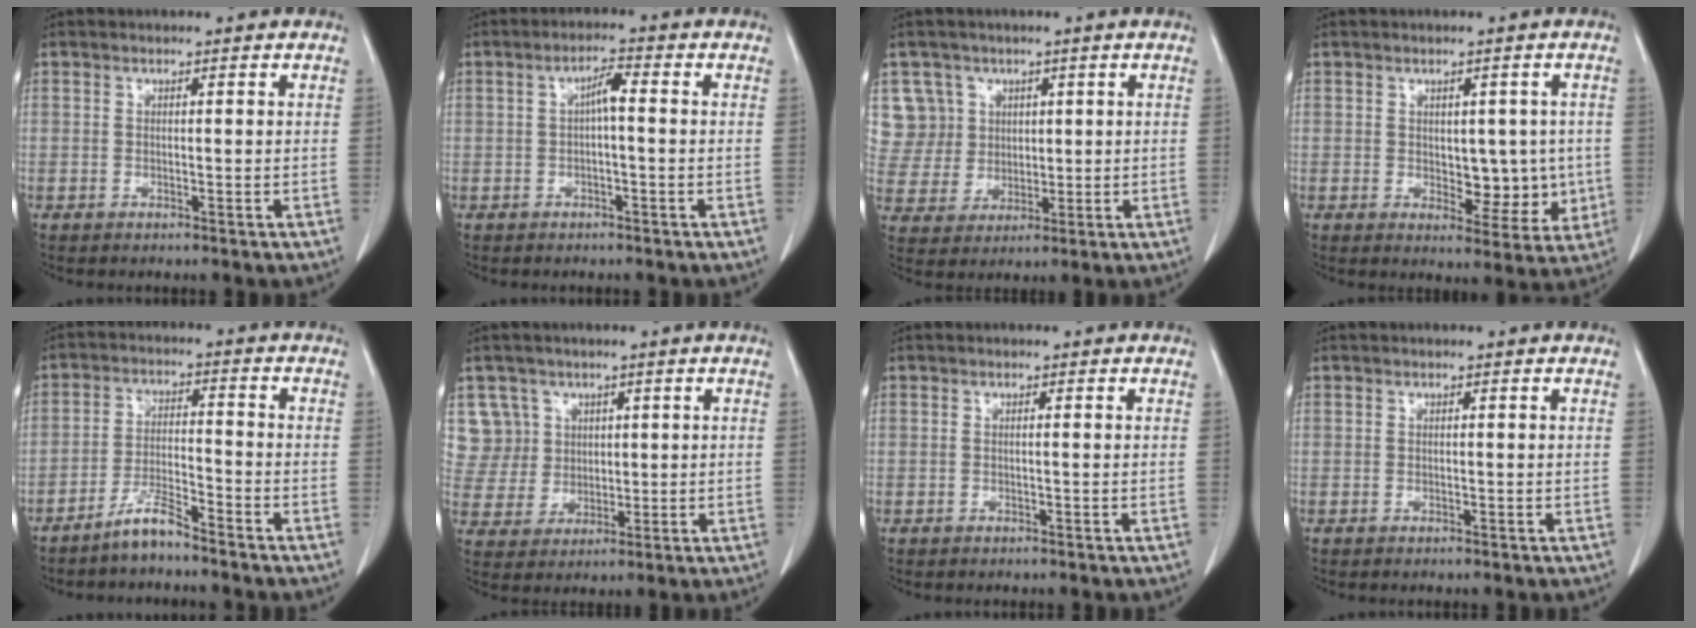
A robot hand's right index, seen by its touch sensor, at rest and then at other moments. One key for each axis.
{"total": 2.9, "fx": 0.0, "fy": 0.5, "fz": 2.8, "tx": -0.049, "ty": 0.009, "tz": 0.000}
{"total": 8.2, "fx": 3.3, "fy": 7.5, "fz": 0.0, "tx": 0.002, "ty": 0.027, "tz": 0.080}
{"total": 6.6, "fx": -0.1, "fy": 3.9, "fz": 5.3, "tx": -0.048, "ty": 0.003, "tz": 0.012}
{"total": 5.1, "fx": -4.4, "fy": 0.5, "fz": 2.5, "tx": -0.051, "ty": -0.004, "tz": -0.087}
{"total": 7.5, "fx": 3.2, "fy": 6.8, "fz": -0.2, "tx": 0.008, "ty": 0.023, "tz": 0.076}
{"total": 0.0}
{"total": 0.0}